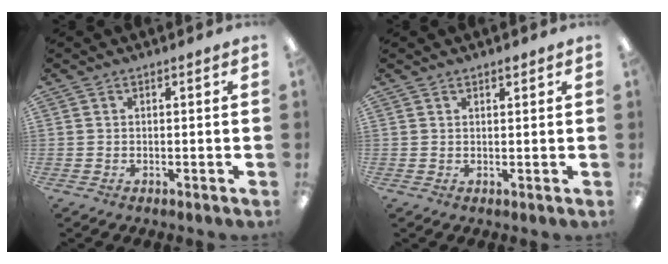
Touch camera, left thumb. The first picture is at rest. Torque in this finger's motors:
{"motor_torque": [-0.44, -0.31, -0.01, -0.02, 0.01]}